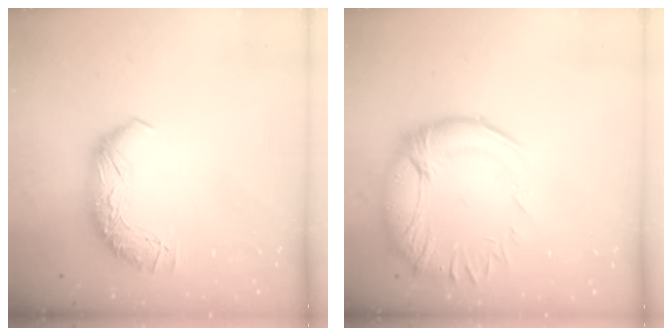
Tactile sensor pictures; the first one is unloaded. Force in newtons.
{"total": 6.3, "press": 4.8, "slide": 4.1}